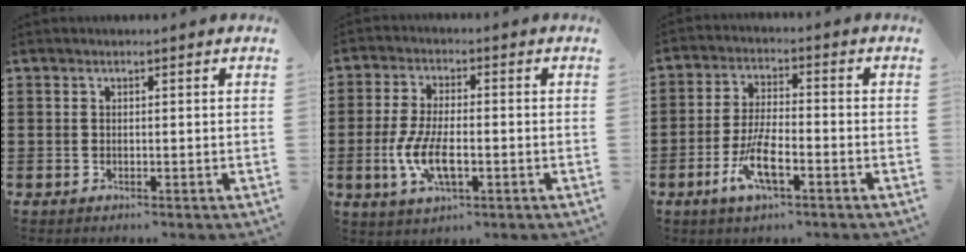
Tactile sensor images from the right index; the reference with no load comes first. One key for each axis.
{"total": 7.4, "fx": -1.9, "fy": 2.9, "fz": 6.5, "tx": -0.143, "ty": -0.006, "tz": -0.039}
{"total": 7.2, "fx": -3.2, "fy": 2.1, "fz": 6.1, "tx": -0.139, "ty": -0.011, "tz": -0.064}